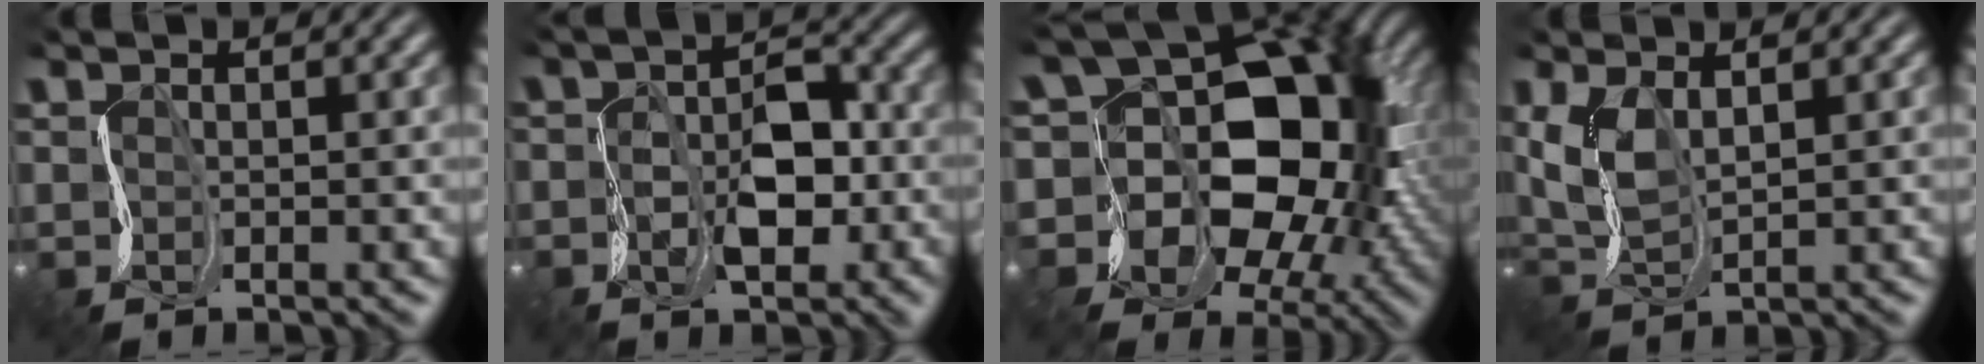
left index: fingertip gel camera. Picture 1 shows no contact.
{"total": 4.0, "force": [-1.3, 2.5, 2.9], "torque": [-0.064, -0.005, -0.017]}
{"total": 13.3, "force": [-1.1, 10.3, 8.4], "torque": [-0.091, 0.009, -0.022]}
{"total": 3.3, "force": [1.1, 1.3, 2.8], "torque": [-0.100, -0.001, 0.028]}